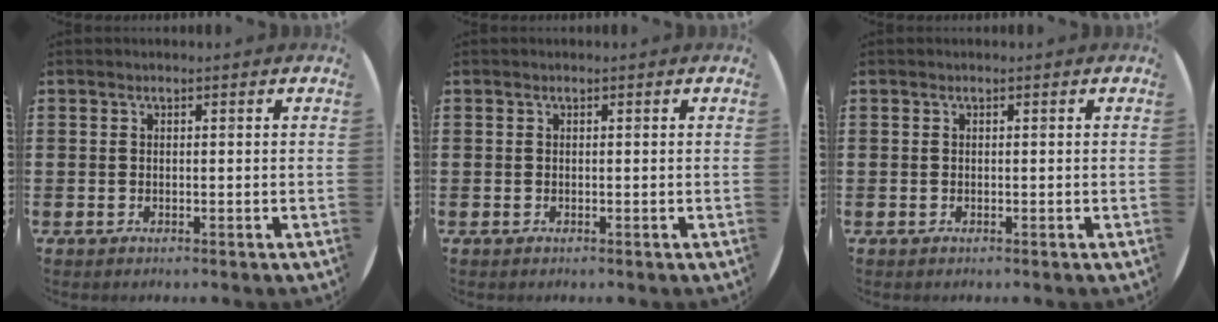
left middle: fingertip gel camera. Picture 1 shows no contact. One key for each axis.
{"total": 0.0}
{"total": 0.0}